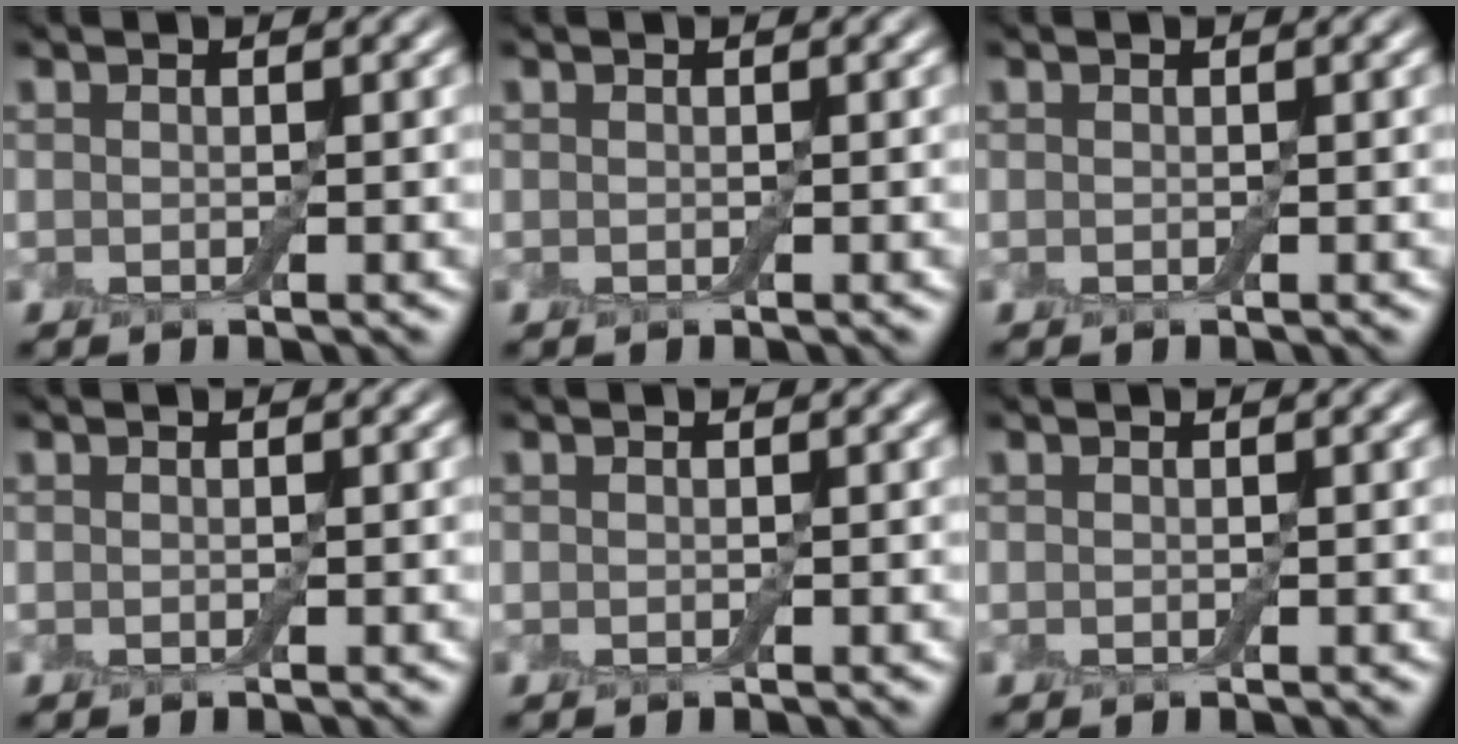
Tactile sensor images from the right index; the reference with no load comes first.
{"total": 0.0}
{"total": 0.0}
{"total": 0.0}
{"total": 0.0}
{"total": 0.0}